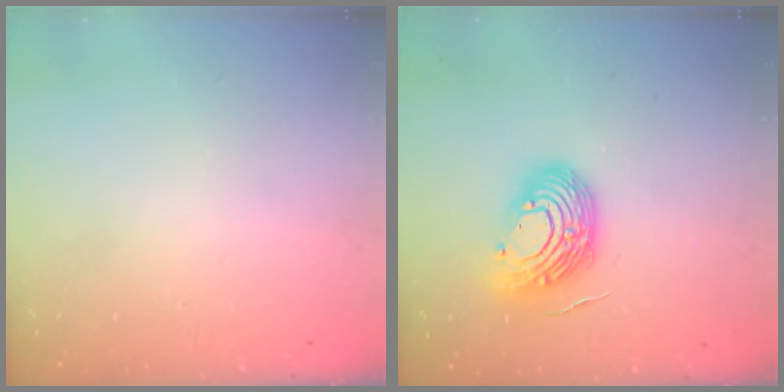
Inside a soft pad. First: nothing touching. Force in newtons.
{"total": 12.9, "press": 12.7, "slide": 2.1}